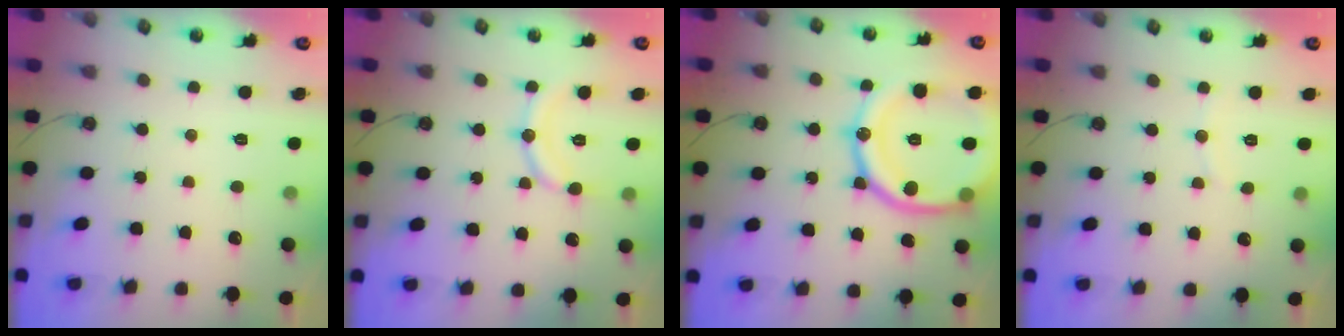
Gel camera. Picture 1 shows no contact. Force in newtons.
{"total": 10.6, "press": 10.6, "slide": 0.7}
{"total": 24.7, "press": 24.6, "slide": 2.7}
{"total": 3.1, "press": 3.0, "slide": 0.4}